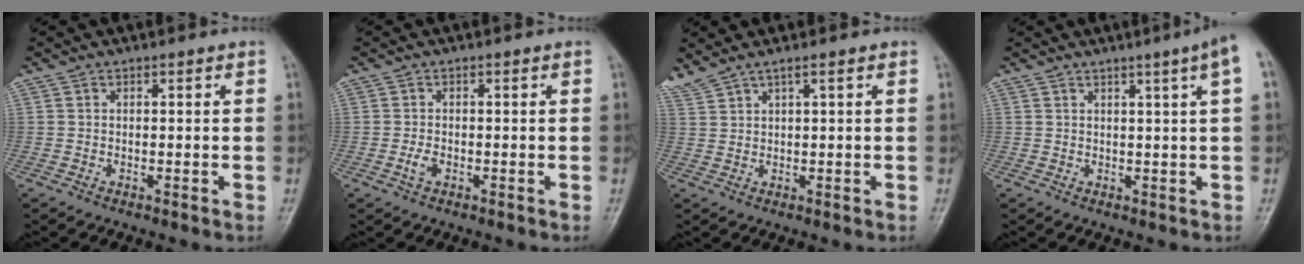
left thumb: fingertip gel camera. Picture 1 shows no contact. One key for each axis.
{"total": 2.0, "fx": -0.6, "fy": 1.0, "fz": 1.6, "tx": -0.035, "ty": 0.009, "tz": -0.008}
{"total": 3.9, "fx": 3.1, "fy": -0.1, "fz": 2.4, "tx": -0.068, "ty": 0.010, "tz": 0.073}
{"total": 5.4, "fx": 2.4, "fy": -0.8, "fz": 4.7, "tx": -0.065, "ty": -0.004, "tz": 0.034}